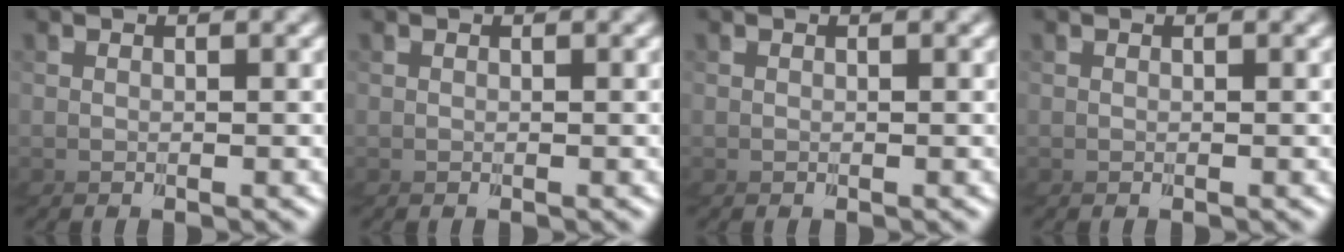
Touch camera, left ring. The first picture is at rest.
{"total": 0.0}
{"total": 0.0}
{"total": 0.0}